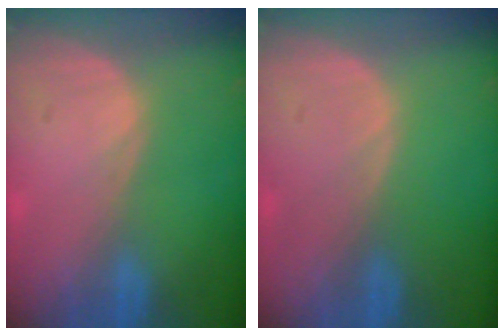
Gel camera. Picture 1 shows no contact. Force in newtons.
{"total": 0.0}